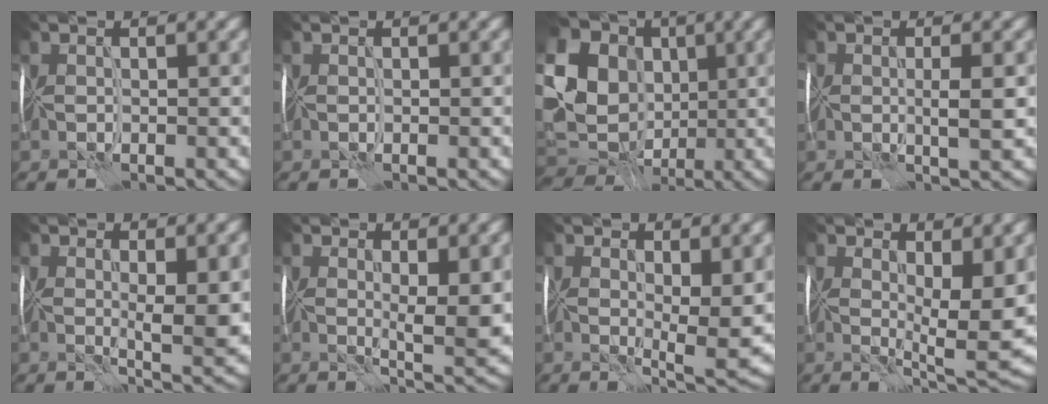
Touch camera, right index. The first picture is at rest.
{"total": 0.0}
{"total": 18.0, "force": [2.9, 15.7, 8.4], "torque": [-0.220, 0.021, 0.034]}
{"total": 1.7, "force": [-0.1, 0.7, 1.6], "torque": [-0.026, 0.000, -0.004]}
{"total": 3.7, "force": [0.5, 0.9, 3.6], "torque": [-0.055, -0.007, 0.012]}
{"total": 4.4, "force": [0.8, 1.2, 4.2], "torque": [-0.066, -0.010, 0.018]}
{"total": 5.8, "force": [1.4, 2.4, 5.2], "torque": [-0.080, -0.011, 0.024]}
{"total": 8.0, "force": [1.8, 3.1, 7.2], "torque": [-0.109, -0.014, 0.034]}